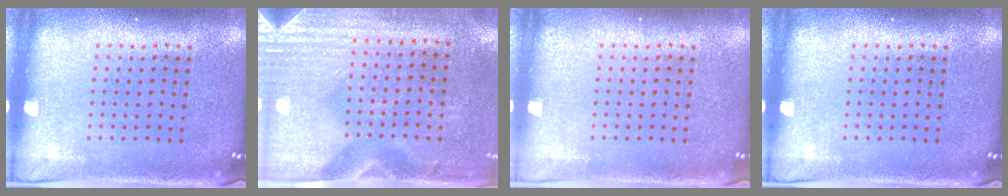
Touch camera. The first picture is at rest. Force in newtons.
{"total": 3.0, "press": 2.6, "slide": 1.5}
{"total": 0.0}
{"total": 0.0}